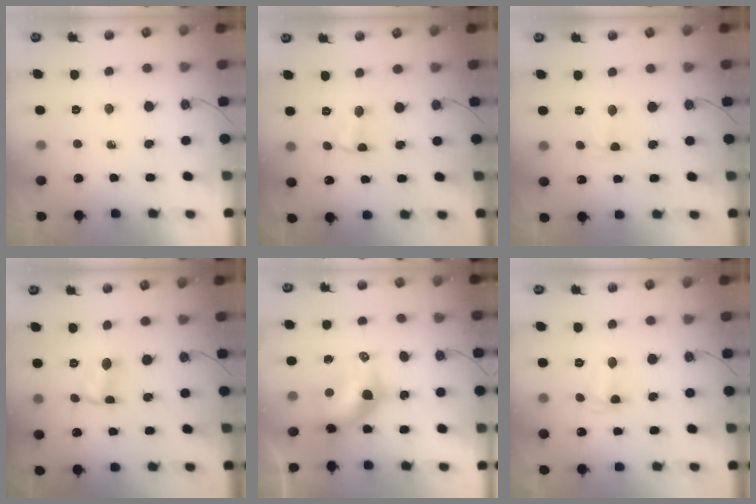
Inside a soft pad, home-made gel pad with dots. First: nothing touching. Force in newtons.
{"total": 2.9, "press": 0.9, "slide": 2.7}
{"total": 2.5, "press": 2.1, "slide": 1.4}
{"total": 2.0, "press": 2.0, "slide": 0.0}
{"total": 7.8, "press": 7.8, "slide": 0.2}
{"total": 2.6, "press": 2.6, "slide": 0.6}